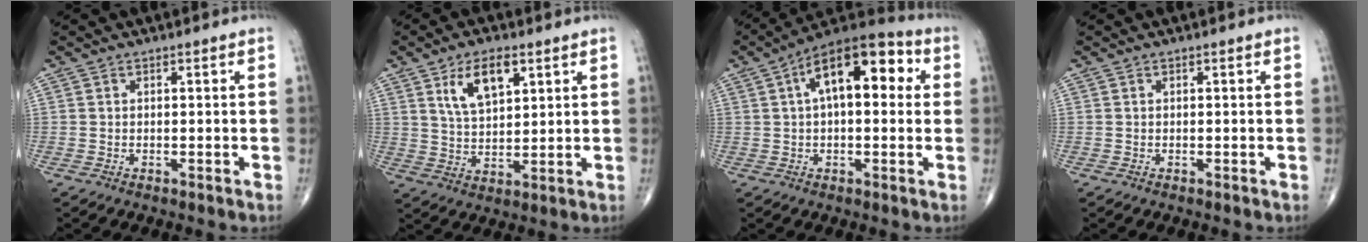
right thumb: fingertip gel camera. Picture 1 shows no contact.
{"total": 9.0, "force": [4.3, 4.3, 6.7], "torque": [-0.107, -0.016, 0.083]}
{"total": 15.7, "force": [3.9, 7.6, 13.2], "torque": [-0.182, 0.035, 0.051]}
{"total": 0.0}